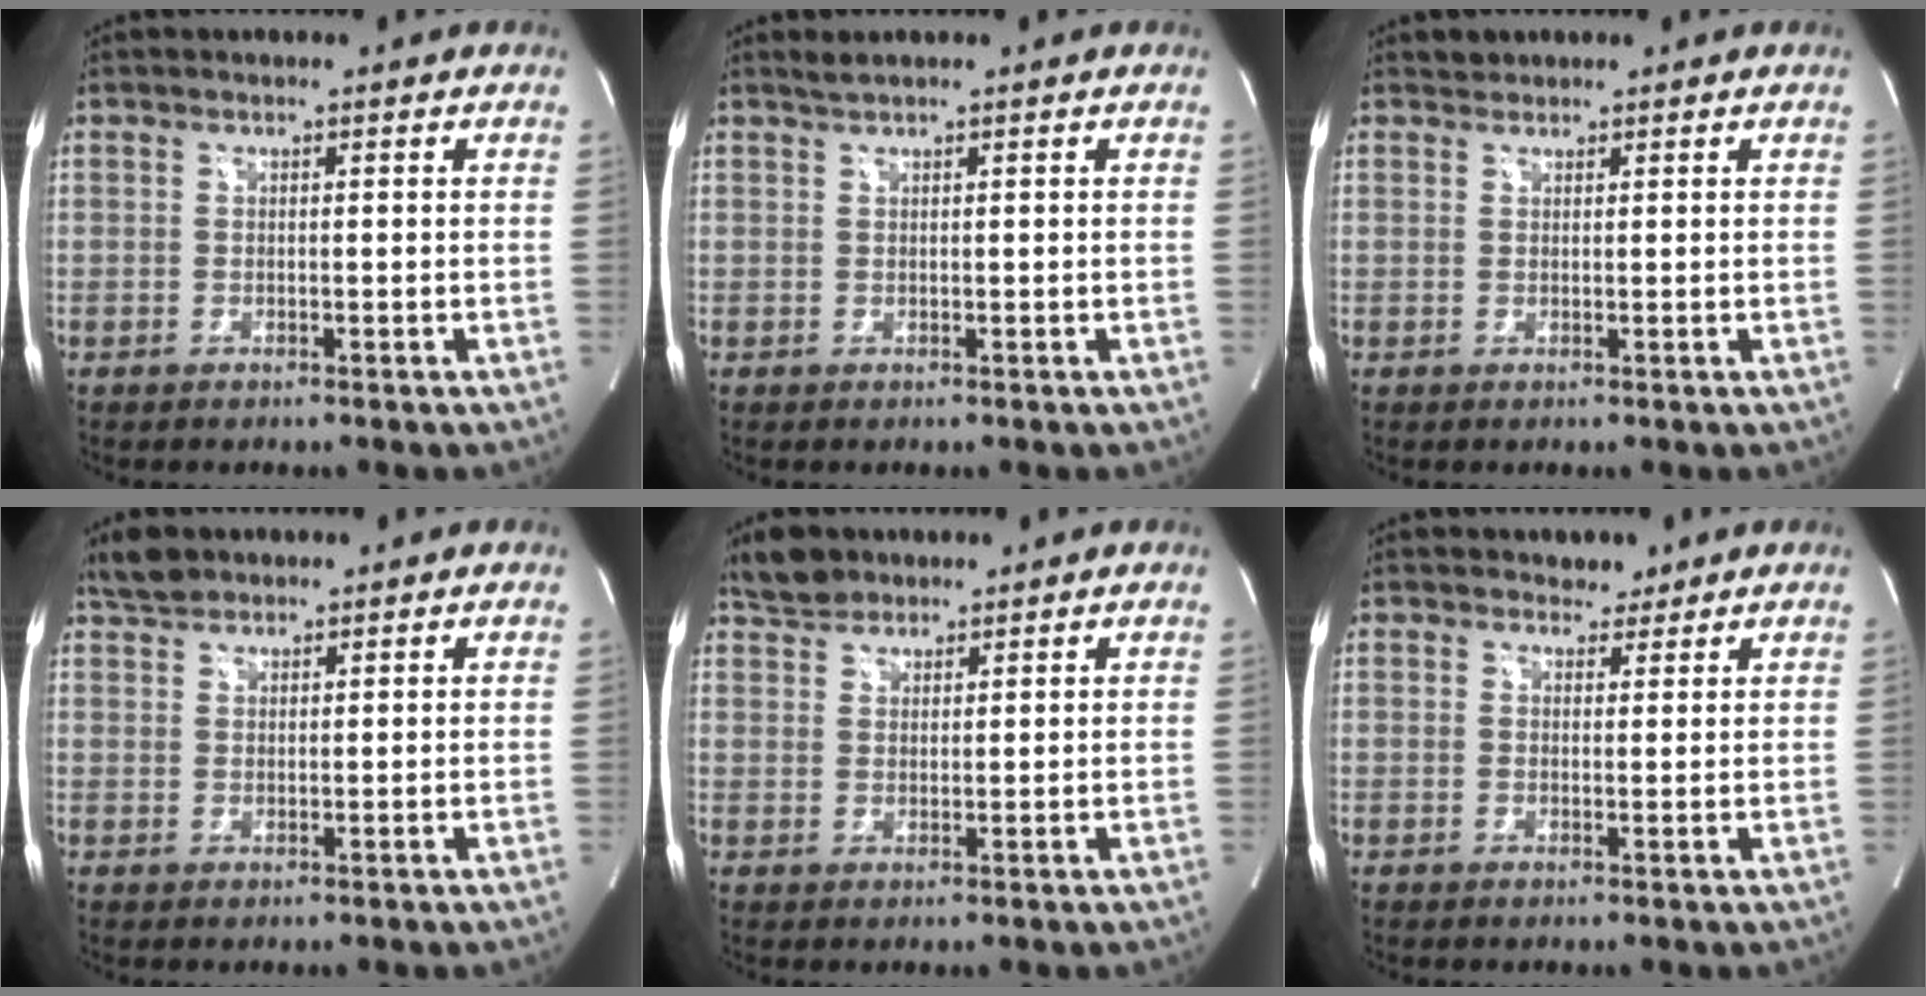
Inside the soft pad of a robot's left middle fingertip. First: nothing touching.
{"total": 0.9, "force": [0.8, -0.2, 0.4], "torque": [-0.013, 0.006, 0.022]}
{"total": 0.9, "force": [0.8, 0.4, -0.2], "torque": [0.000, 0.006, 0.013]}
{"total": 3.1, "force": [2.7, 1.3, 0.7], "torque": [-0.021, 0.012, 0.051]}
{"total": 4.0, "force": [3.5, 1.8, 0.7], "torque": [-0.019, 0.016, 0.066]}
{"total": 2.1, "force": [1.8, 1.1, 0.1], "torque": [0.000, 0.000, 0.024]}